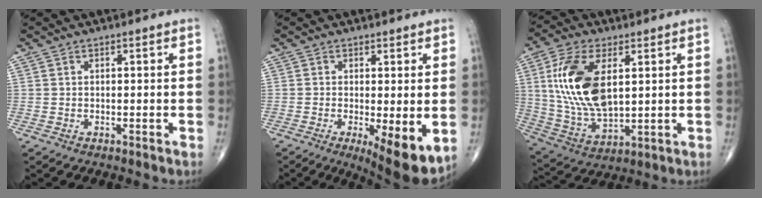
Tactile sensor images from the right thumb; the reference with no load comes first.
{"total": 9.3, "force": [-2.1, 2.9, 8.5], "torque": [-0.124, -0.025, -0.027]}
{"total": 16.9, "force": [3.9, 8.6, 14.0], "torque": [-0.278, -0.013, 0.082]}